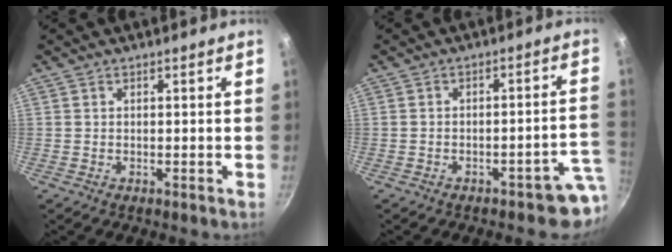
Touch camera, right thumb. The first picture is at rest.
{"total": 6.0, "force": [-3.0, 2.7, 4.5], "torque": [-0.014, 0.039, -0.033]}